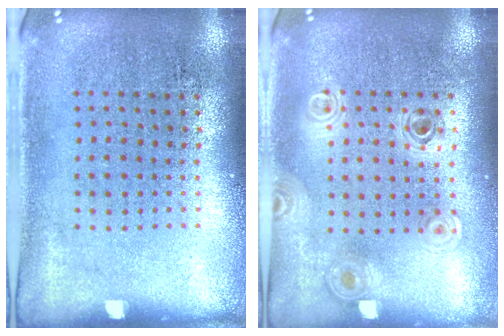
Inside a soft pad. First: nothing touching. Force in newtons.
{"total": 0.5, "press": 0.5, "slide": 0.1}